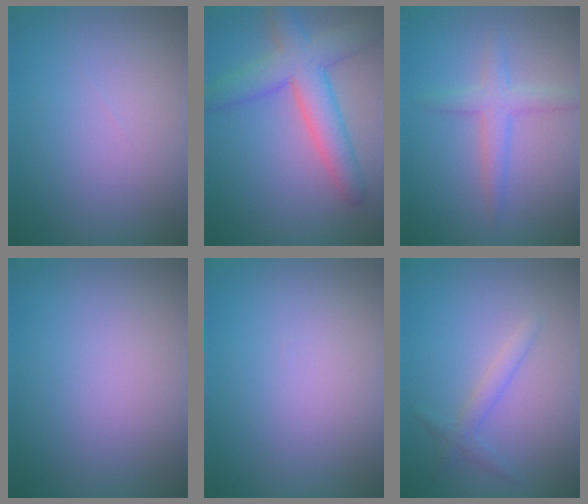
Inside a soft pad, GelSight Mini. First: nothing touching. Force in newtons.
{"total": 6.3, "press": 6.3, "slide": 0.2}
{"total": 2.7, "press": 2.7, "slide": 0.1}
{"total": 0.0}
{"total": 0.0}
{"total": 1.7, "press": 1.6, "slide": 0.2}